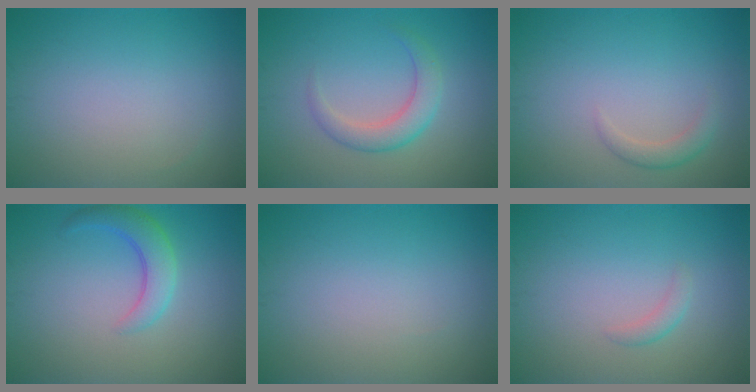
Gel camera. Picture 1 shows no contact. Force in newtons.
{"total": 2.8, "press": 2.8, "slide": 0.1}
{"total": 1.5, "press": 1.5, "slide": 0.1}
{"total": 3.2, "press": 3.2, "slide": 0.2}
{"total": 0.0}
{"total": 1.0, "press": 1.0, "slide": 0.0}